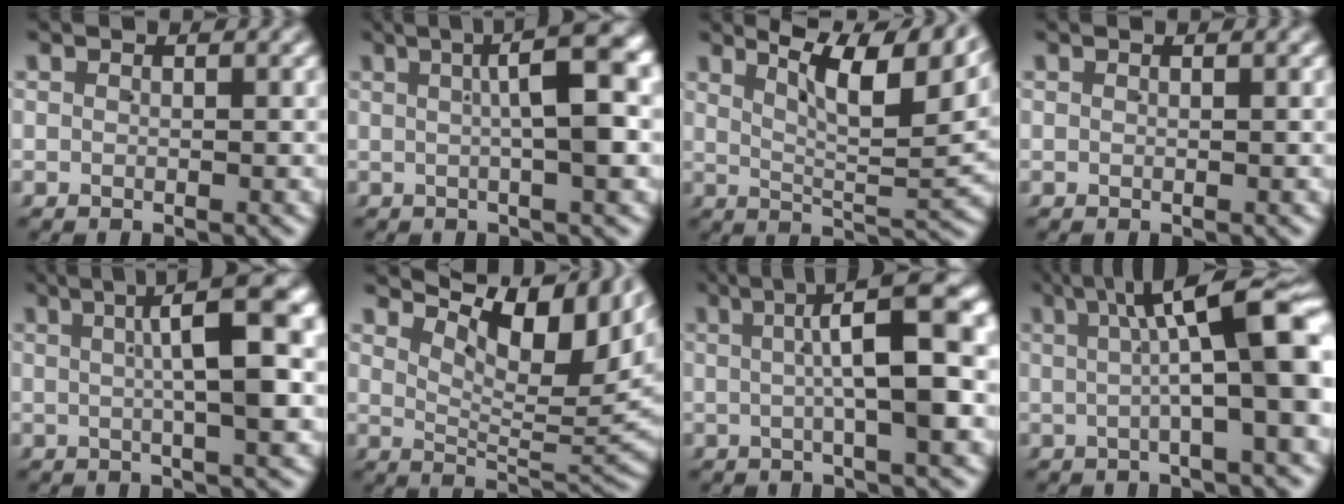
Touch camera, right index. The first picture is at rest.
{"total": 7.1, "force": [2.0, 0.9, 6.7], "torque": [-0.073, 0.036, 0.022]}
{"total": 8.2, "force": [4.9, 1.9, 6.3], "torque": [-0.083, 0.014, 0.073]}
{"total": 0.0}
{"total": 7.9, "force": [2.5, 0.9, 7.4], "torque": [-0.086, 0.038, 0.027]}
{"total": 9.8, "force": [5.9, 2.9, 7.3], "torque": [-0.081, 0.029, 0.086]}
{"total": 9.6, "force": [2.4, 1.9, 9.1], "torque": [-0.099, 0.042, 0.024]}
{"total": 9.9, "force": [2.0, 2.2, 9.4], "torque": [-0.108, 0.025, 0.027]}